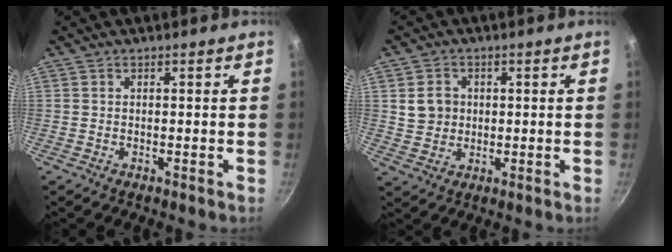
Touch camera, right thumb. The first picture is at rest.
{"total": 5.4, "force": [0.9, 4.8, 2.3], "torque": [-0.020, 0.005, 0.019]}